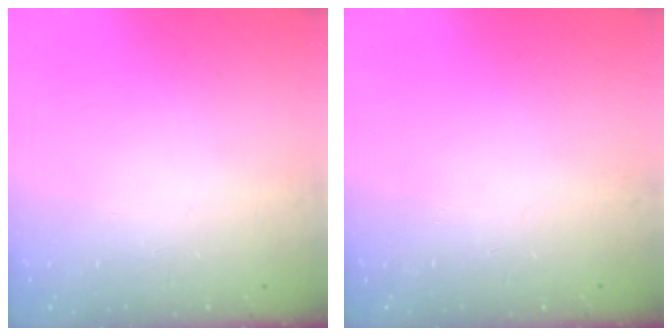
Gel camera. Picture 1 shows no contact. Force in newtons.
{"total": 0.0}